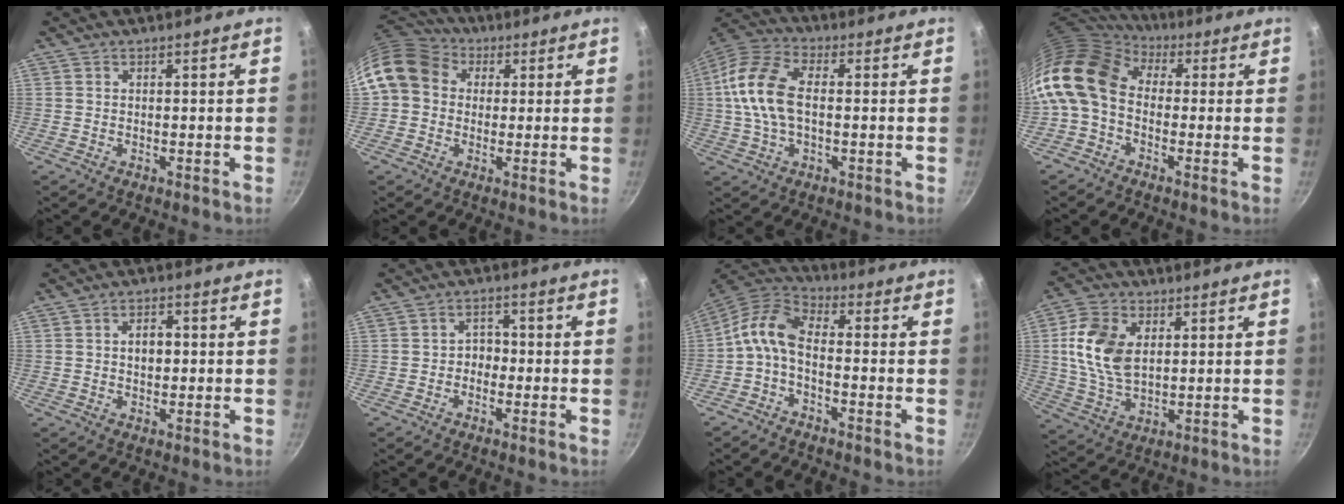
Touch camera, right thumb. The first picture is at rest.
{"total": 12.4, "force": [2.6, 10.3, 6.3], "torque": [-0.095, 0.026, 0.031]}
{"total": 13.2, "force": [0.3, 7.4, 10.9], "torque": [-0.215, 0.030, -0.009]}
{"total": 14.4, "force": [0.8, 10.6, 9.7], "torque": [-0.186, 0.026, -0.009]}
{"total": 3.8, "force": [0.3, 2.4, 2.9], "torque": [-0.030, 0.009, 0.003]}
{"total": 3.1, "force": [-0.9, 2.5, 1.7], "torque": [-0.001, 0.014, -0.018]}
{"total": 8.4, "force": [-1.9, 4.6, 6.8], "torque": [-0.146, 0.040, -0.052]}
{"total": 12.4, "force": [2.6, 7.9, 9.2], "torque": [-0.168, -0.009, 0.051]}